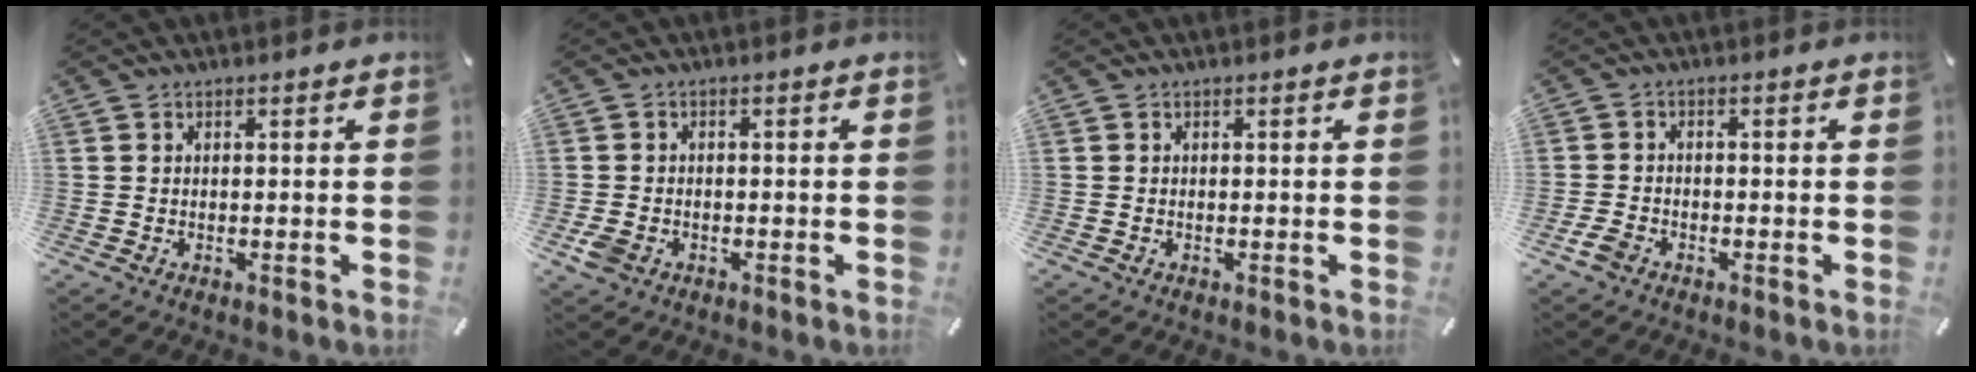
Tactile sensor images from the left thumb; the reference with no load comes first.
{"total": 3.2, "force": [-1.4, 2.3, 1.7], "torque": [-0.041, 0.000, -0.027]}
{"total": 0.0}
{"total": 3.1, "force": [-1.7, 2.2, 1.3], "torque": [-0.036, 0.004, -0.037]}